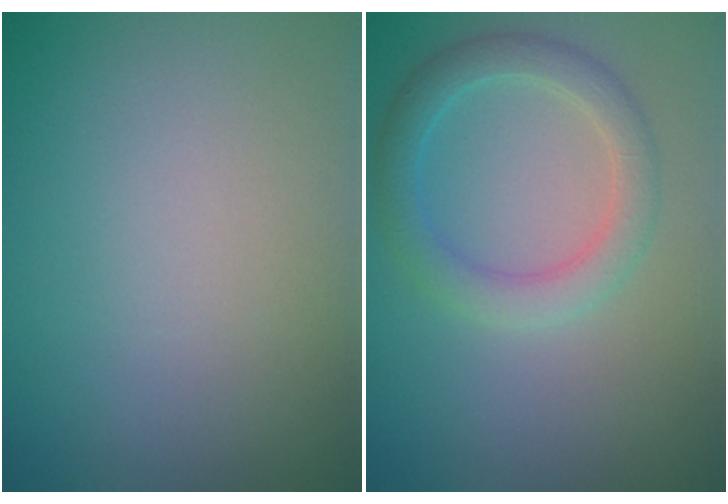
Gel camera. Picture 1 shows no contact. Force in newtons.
{"total": 3.1, "press": 3.1, "slide": 0.0}